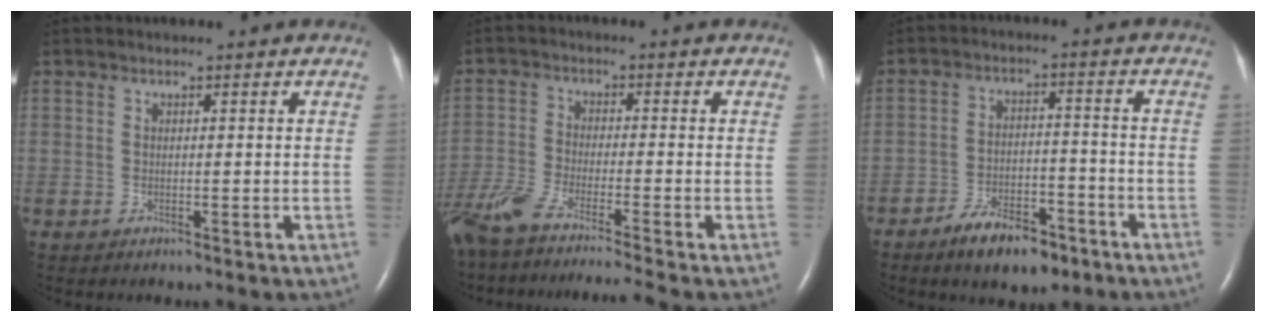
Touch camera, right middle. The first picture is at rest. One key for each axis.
{"total": 13.9, "fx": -11.8, "fy": -0.9, "fz": 7.3, "tx": -0.135, "ty": -0.031, "tz": -0.201}
{"total": 8.4, "fx": -5.8, "fy": 3.4, "fz": 5.0, "tx": -0.089, "ty": 0.001, "tz": -0.094}